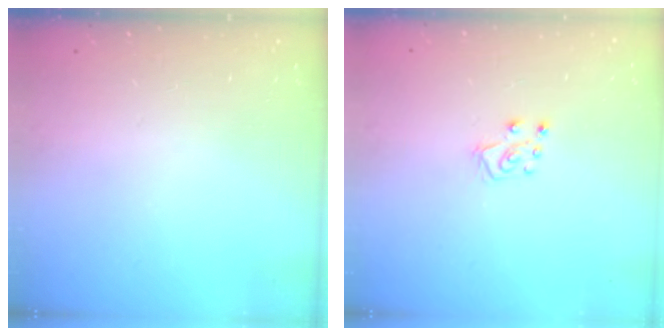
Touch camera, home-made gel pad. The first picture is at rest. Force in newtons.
{"total": 6.8, "press": 6.8, "slide": 0.4}